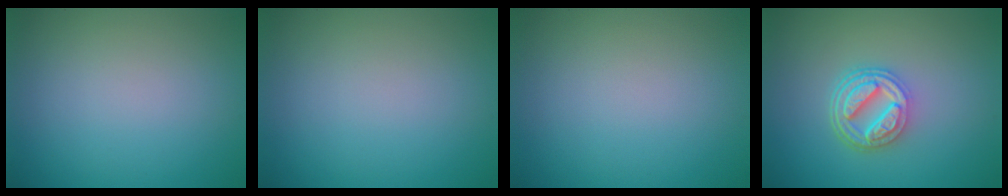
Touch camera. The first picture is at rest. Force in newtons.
{"total": 0.0}
{"total": 0.0}
{"total": 4.7, "press": 3.6, "slide": 3.1}